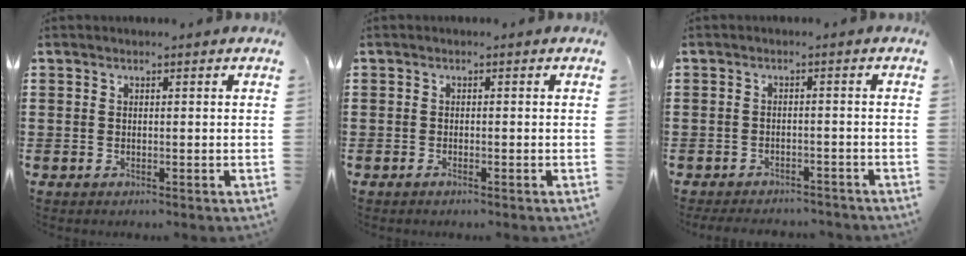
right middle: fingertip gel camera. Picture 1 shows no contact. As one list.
[{"total": 0.6, "force": [-0.4, 0.0, 0.5], "torque": [-0.010, -0.004, -0.006]}, {"total": 2.3, "force": [-2.3, 0.2, -0.1], "torque": [-0.004, 0.000, -0.050]}]